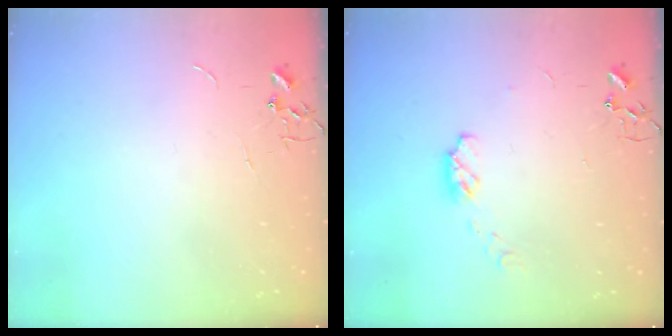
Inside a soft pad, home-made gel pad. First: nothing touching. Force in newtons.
{"total": 5.4, "press": 5.3, "slide": 0.4}